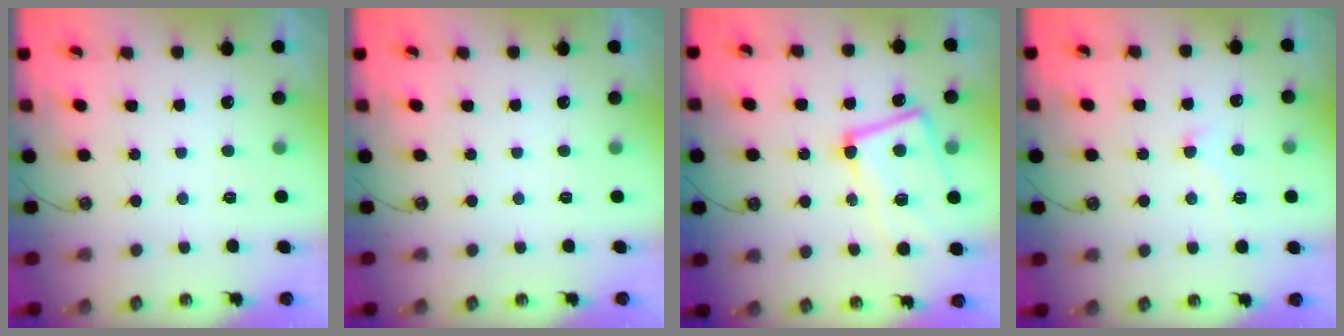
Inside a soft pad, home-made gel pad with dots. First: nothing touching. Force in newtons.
{"total": 0.0}
{"total": 11.0, "press": 10.8, "slide": 1.9}
{"total": 0.7, "press": 0.3, "slide": 0.7}